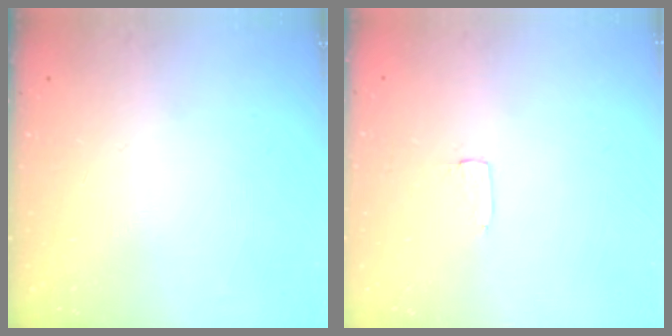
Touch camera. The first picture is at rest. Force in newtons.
{"total": 1.7, "press": 1.7, "slide": 0.1}